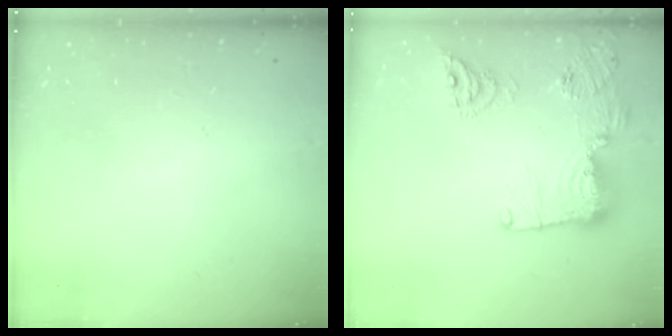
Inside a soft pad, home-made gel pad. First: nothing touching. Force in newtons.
{"total": 19.1, "press": 18.3, "slide": 5.5}